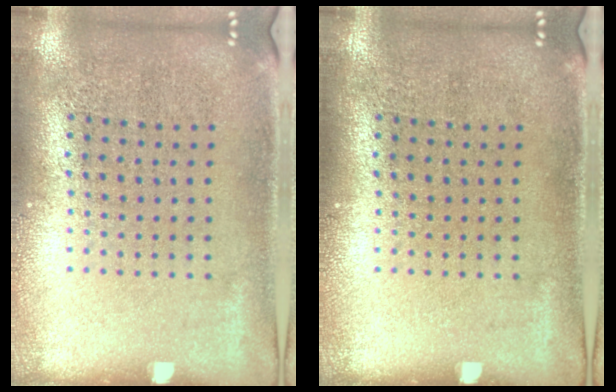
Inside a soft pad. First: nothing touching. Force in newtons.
{"total": 0.0}